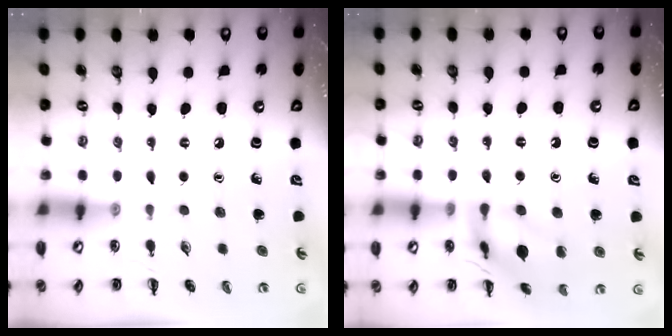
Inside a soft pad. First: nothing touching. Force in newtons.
{"total": 12.8, "press": 12.8, "slide": 0.6}